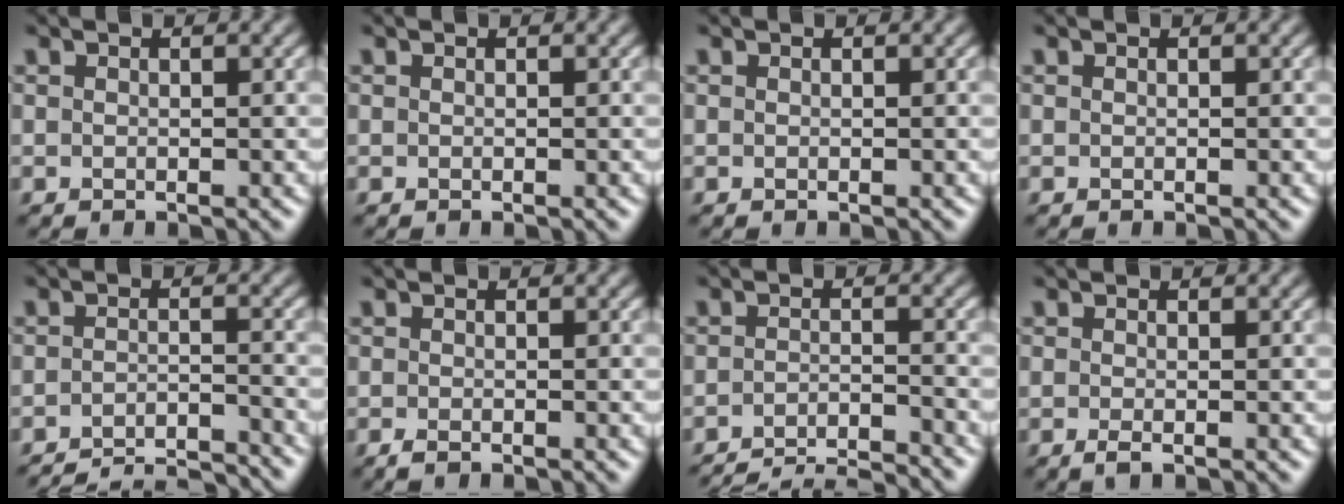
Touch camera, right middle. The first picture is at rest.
{"total": 0.0}
{"total": 0.0}
{"total": 0.0}
{"total": 8.8, "force": [-8.2, 1.6, 2.9], "torque": [-0.038, -0.011, -0.116]}
{"total": 0.8, "force": [-0.5, 0.2, 0.6], "torque": [-0.014, -0.004, -0.010]}
{"total": 7.8, "force": [-7.2, 1.3, 2.9], "torque": [-0.040, -0.011, -0.107]}
{"total": 0.9, "force": [-0.4, 0.2, 0.7], "torque": [-0.017, -0.006, -0.007]}